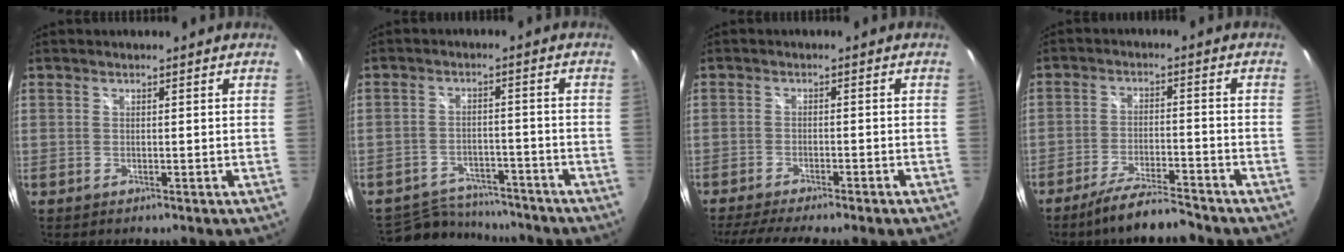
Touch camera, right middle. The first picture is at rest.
{"total": 12.5, "force": [-11.3, 4.5, 3.1], "torque": [-0.081, 0.009, -0.159]}
{"total": 8.9, "force": [-7.6, 0.2, 4.6], "torque": [-0.100, -0.024, -0.116]}
{"total": 9.4, "force": [-8.2, 0.8, 4.5], "torque": [-0.101, -0.014, -0.141]}